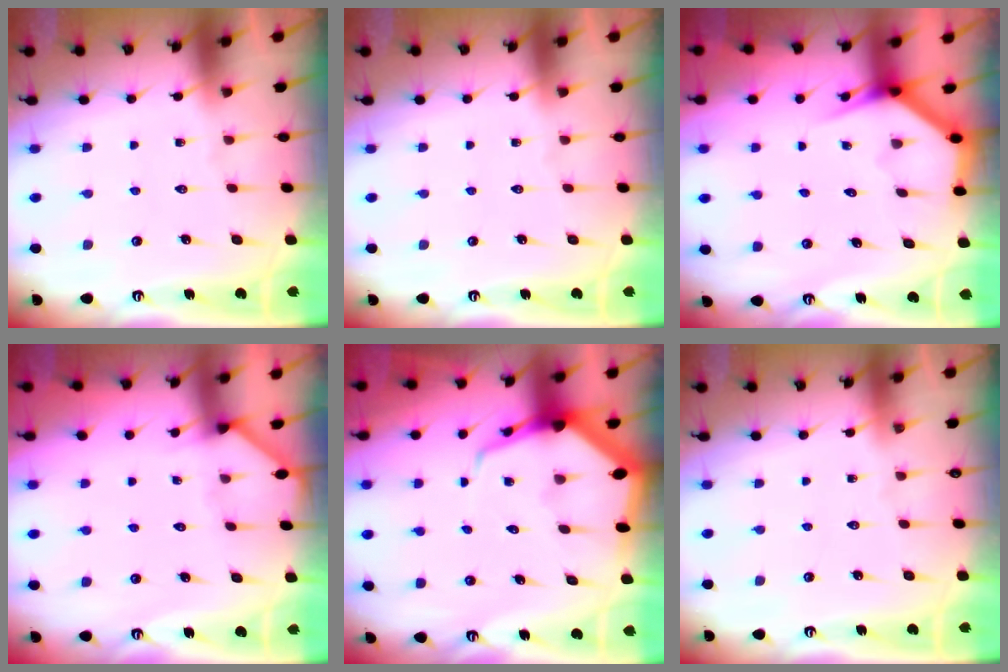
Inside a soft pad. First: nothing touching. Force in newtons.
{"total": 0.0}
{"total": 3.4, "press": 3.4, "slide": 0.2}
{"total": 2.2, "press": 2.2, "slide": 0.3}
{"total": 7.2, "press": 7.1, "slide": 0.8}
{"total": 0.0}